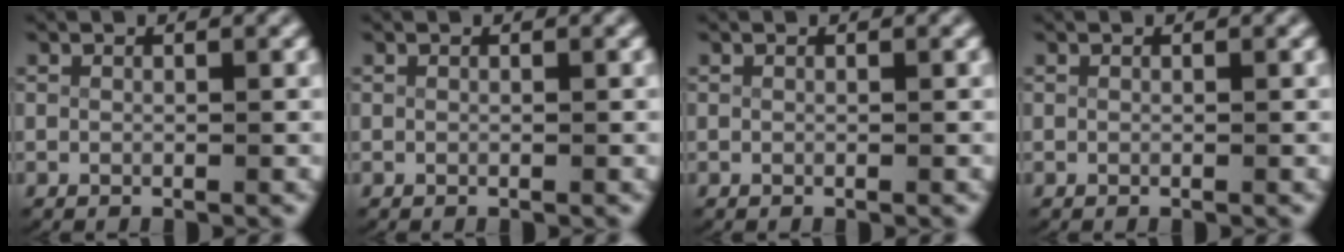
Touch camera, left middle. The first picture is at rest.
{"total": 0.0}
{"total": 0.0}
{"total": 0.0}